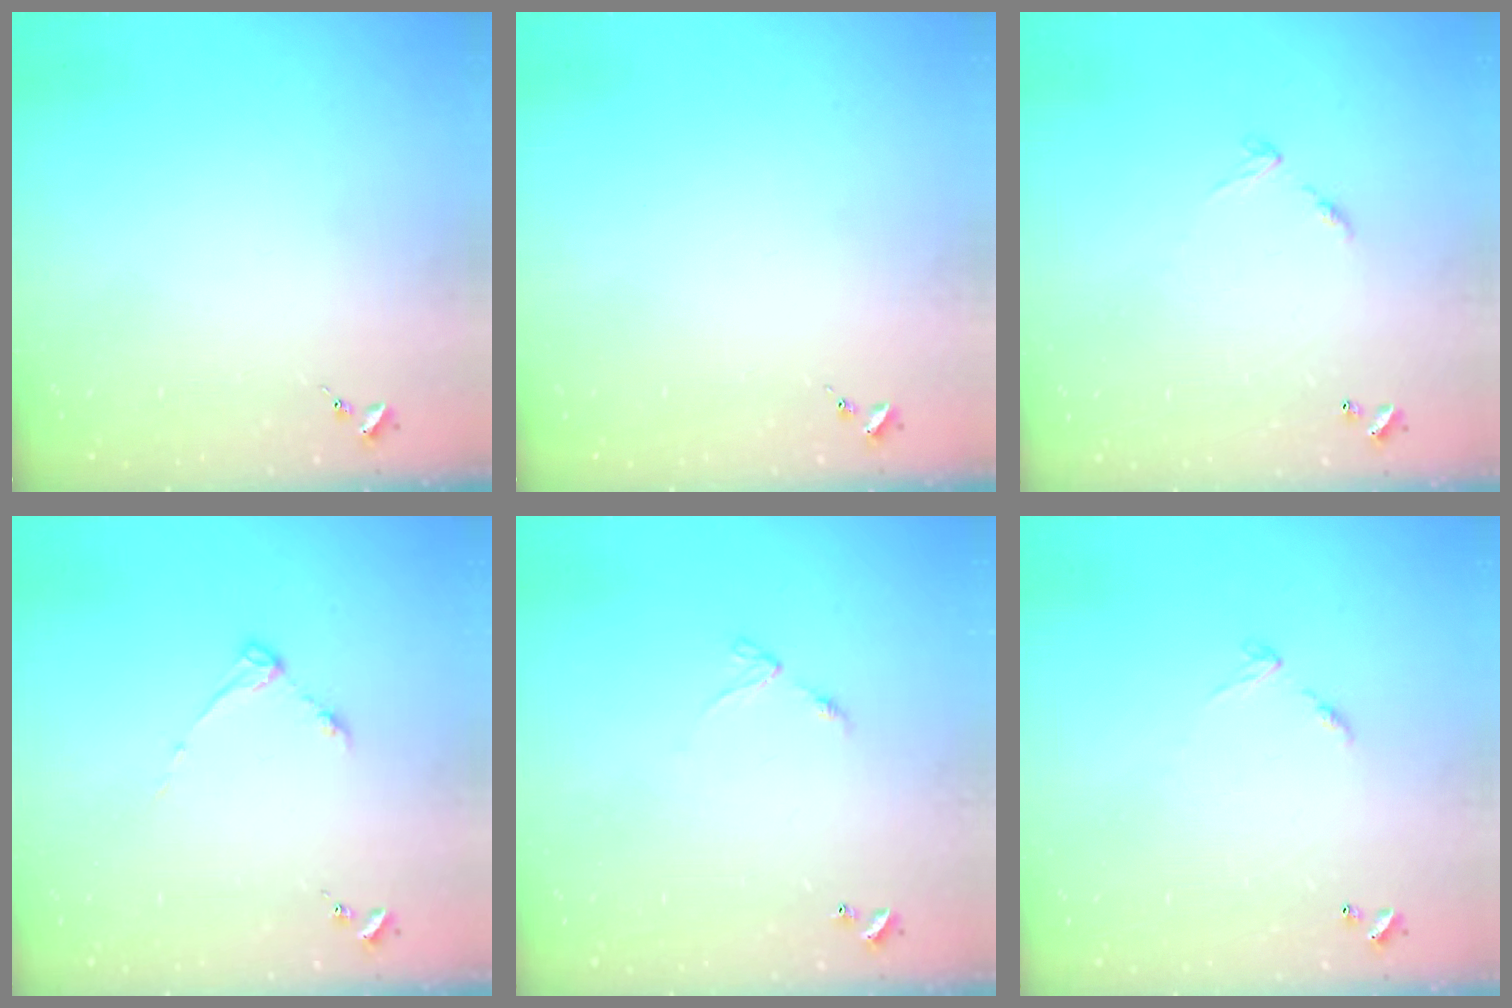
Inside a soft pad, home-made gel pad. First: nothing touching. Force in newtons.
{"total": 0.0}
{"total": 6.0, "press": 6.0, "slide": 0.5}
{"total": 3.7, "press": 3.7, "slide": 0.4}
{"total": 4.7, "press": 4.7, "slide": 0.4}
{"total": 6.0, "press": 6.0, "slide": 0.5}